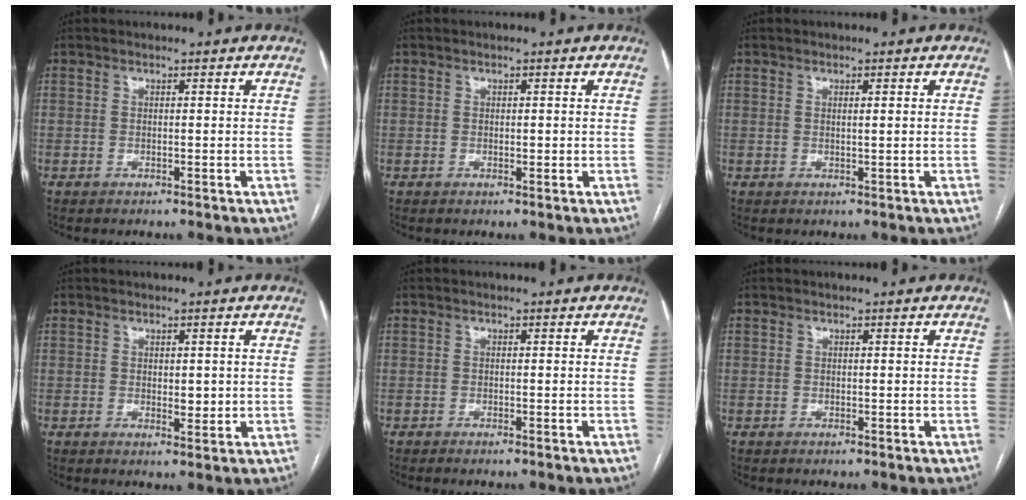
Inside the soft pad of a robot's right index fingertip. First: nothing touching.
{"total": 0.9, "force": [-0.1, 0.5, 0.8], "torque": [-0.010, -0.001, -0.002]}
{"total": 1.1, "force": [0.3, 0.0, 1.0], "torque": [-0.019, 0.001, 0.005]}
{"total": 2.6, "force": [0.0, 1.3, 2.2], "torque": [-0.029, -0.004, 0.003]}
{"total": 1.1, "force": [-0.9, 0.0, 0.7], "torque": [-0.011, -0.001, -0.012]}
{"total": 0.0}